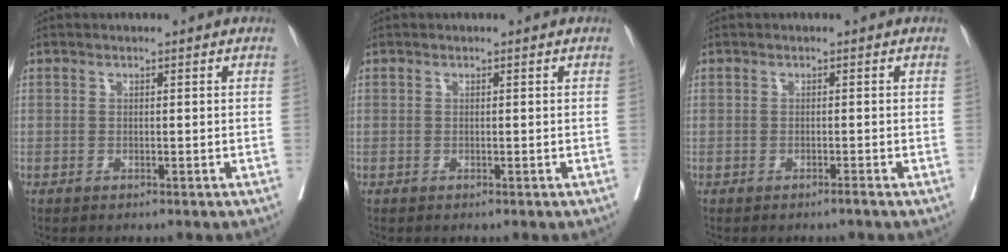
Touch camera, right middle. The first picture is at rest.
{"total": 0.0}
{"total": 0.6, "force": [-0.5, -0.3, 0.3], "torque": [-0.008, -0.001, -0.012]}